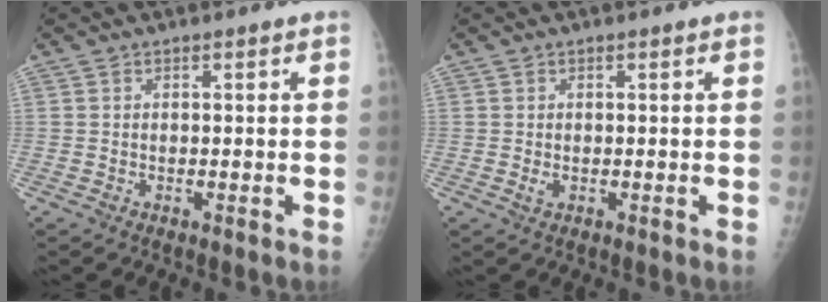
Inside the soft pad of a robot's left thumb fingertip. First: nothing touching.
{"total": 1.3, "force": [0.0, 0.7, 1.0], "torque": [-0.016, -0.002, 0.002]}